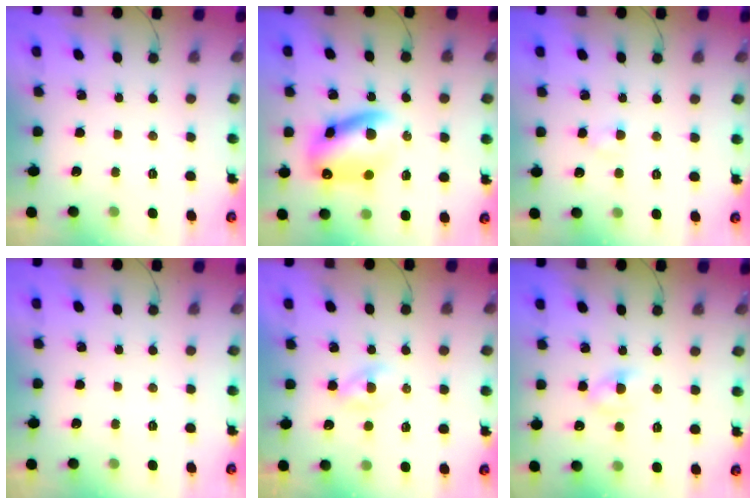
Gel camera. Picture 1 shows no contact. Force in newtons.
{"total": 14.6, "press": 14.2, "slide": 3.1}
{"total": 2.9, "press": 2.7, "slide": 1.0}
{"total": 0.0}
{"total": 1.9, "press": 1.6, "slide": 0.9}
{"total": 4.0, "press": 3.7, "slide": 1.4}